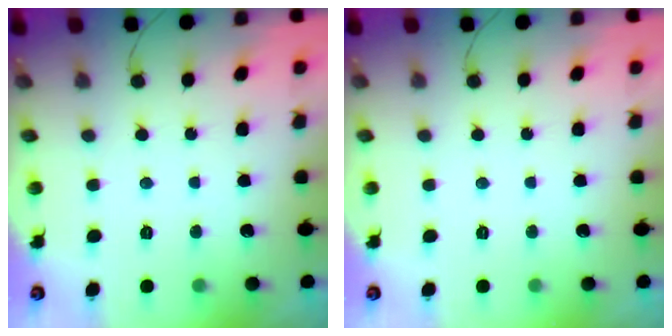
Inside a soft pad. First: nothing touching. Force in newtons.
{"total": 0.0}